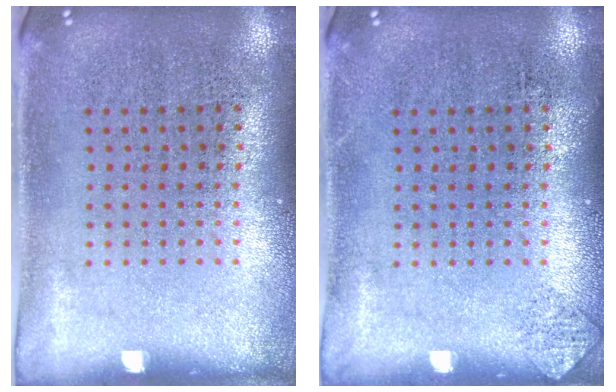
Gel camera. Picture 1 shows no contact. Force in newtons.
{"total": 0.6, "press": 0.6, "slide": 0.2}